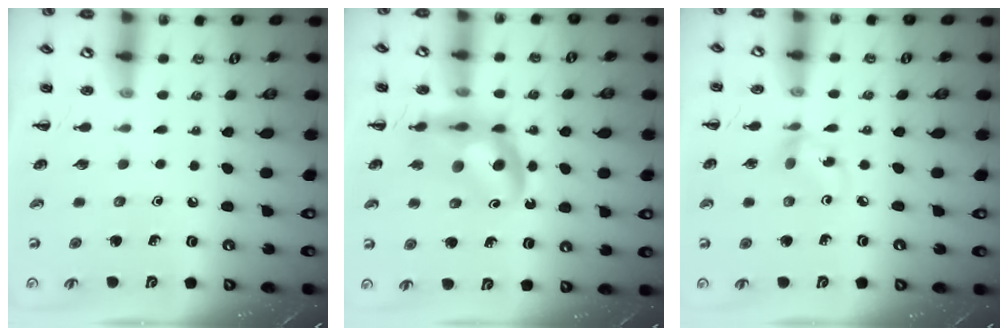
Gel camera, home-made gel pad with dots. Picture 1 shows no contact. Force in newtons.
{"total": 12.1, "press": 11.6, "slide": 3.4}
{"total": 4.3, "press": 4.1, "slide": 1.1}